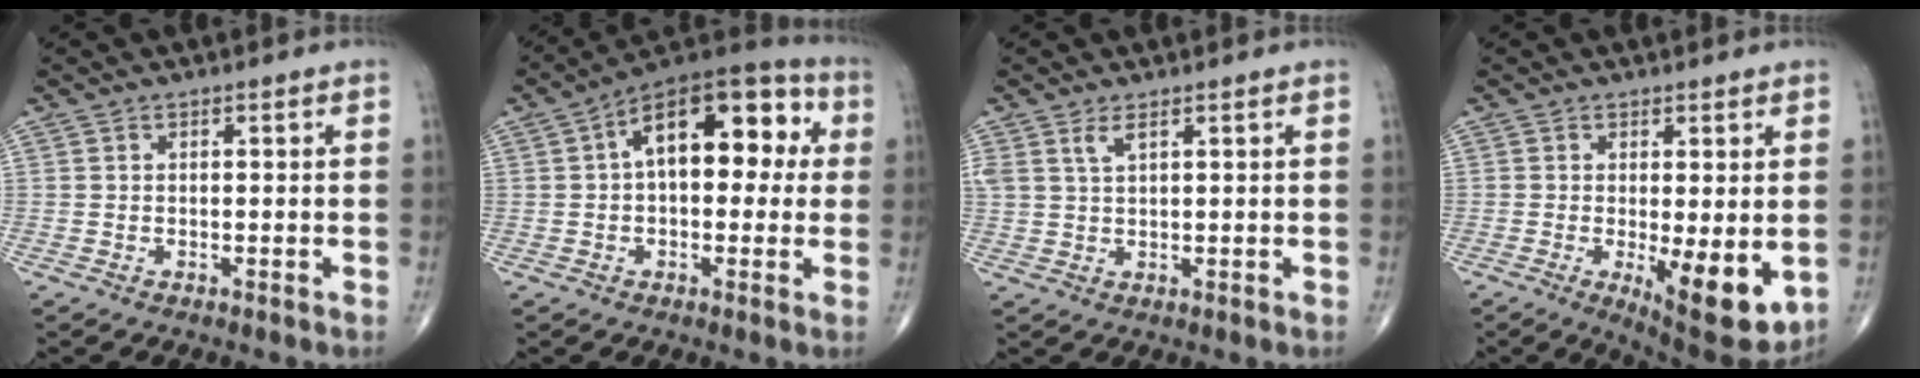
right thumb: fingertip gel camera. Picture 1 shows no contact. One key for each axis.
{"total": 17.0, "fx": 3.1, "fy": 9.0, "fz": 14.1, "tx": -0.174, "ty": 0.040, "tz": 0.035}
{"total": 2.5, "fx": 1.5, "fy": 0.8, "fz": 1.8, "tx": -0.041, "ty": 0.000, "tz": 0.037}
{"total": 10.9, "fx": -2.0, "fy": 3.5, "fz": 10.1, "tx": -0.135, "ty": -0.026, "tz": -0.018}